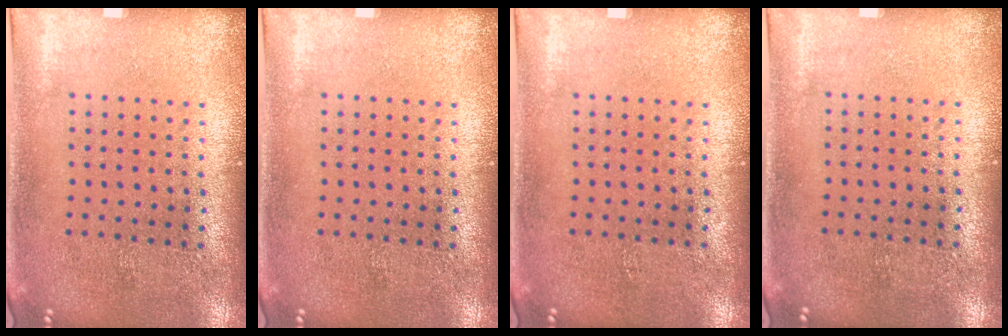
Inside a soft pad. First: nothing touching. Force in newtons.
{"total": 0.0}
{"total": 0.0}
{"total": 0.0}